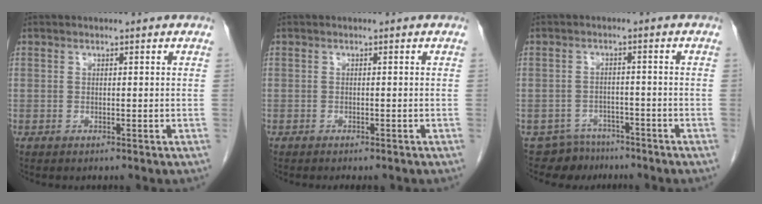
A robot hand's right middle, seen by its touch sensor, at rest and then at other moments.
{"total": 2.5, "force": [-2.2, 0.7, 1.1], "torque": [-0.013, -0.005, -0.024]}
{"total": 5.0, "force": [-4.2, 2.6, -0.8], "torque": [0.017, 0.010, -0.066]}